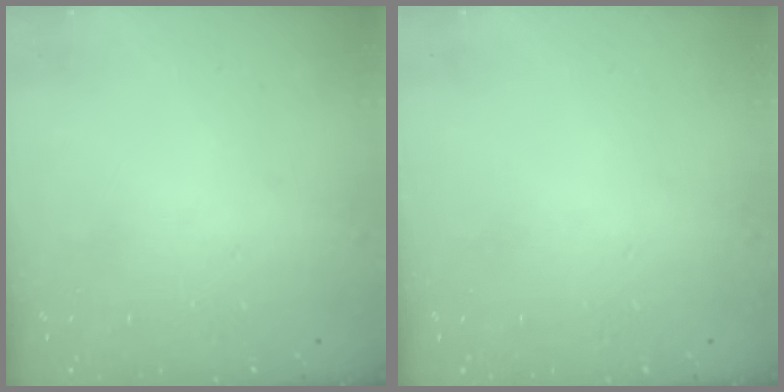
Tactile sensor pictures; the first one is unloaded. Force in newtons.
{"total": 0.0}